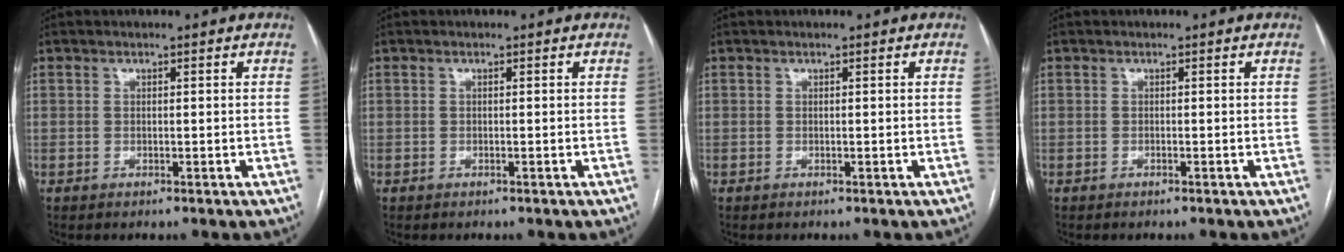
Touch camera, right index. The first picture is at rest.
{"total": 0.0}
{"total": 0.0}
{"total": 0.0}